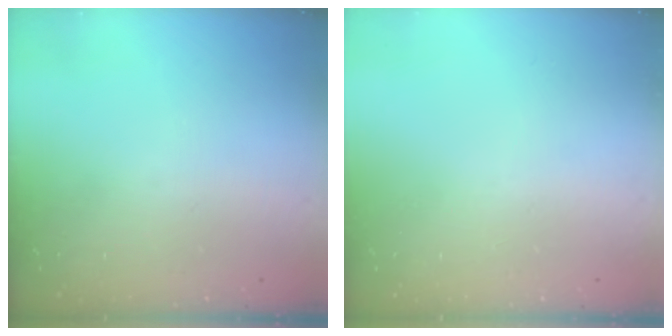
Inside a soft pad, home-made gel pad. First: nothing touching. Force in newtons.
{"total": 0.0}